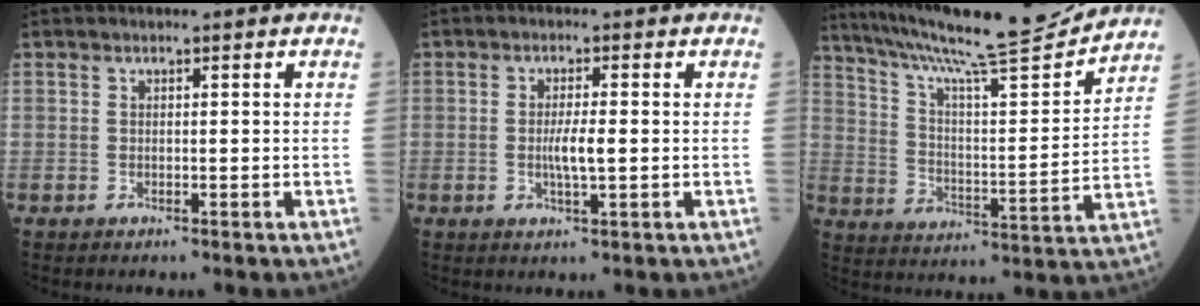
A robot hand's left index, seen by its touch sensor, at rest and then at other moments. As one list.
[{"total": 3.3, "force": [-0.4, 0.3, 3.2], "torque": [-0.064, -0.004, -0.005]}, {"total": 19.4, "force": [17.7, -0.1, 8.1], "torque": [-0.142, -0.023, 0.271]}]